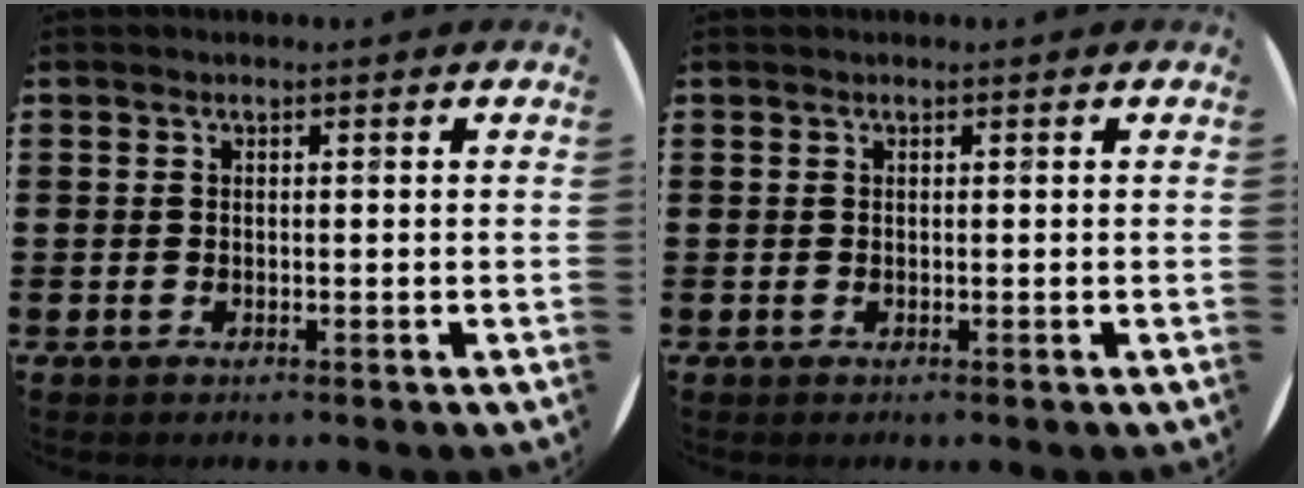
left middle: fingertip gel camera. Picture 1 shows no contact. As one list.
[{"total": 0.0}]